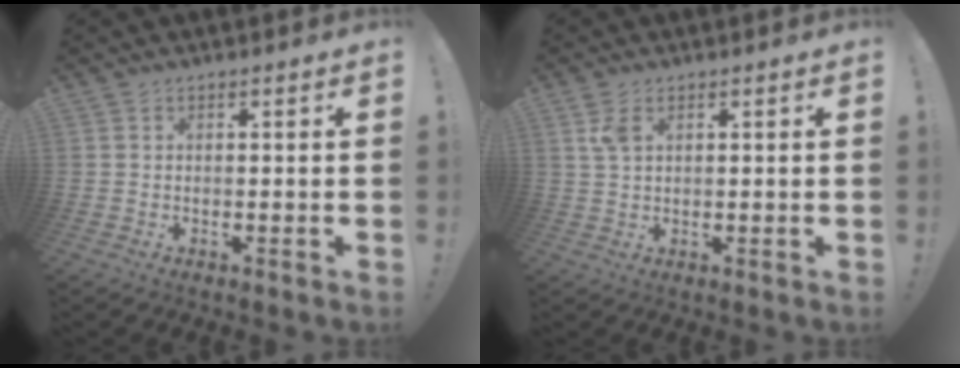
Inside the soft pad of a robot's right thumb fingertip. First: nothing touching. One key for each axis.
{"total": 3.9, "fx": 1.8, "fy": 2.0, "fz": 2.8, "tx": -0.043, "ty": -0.003, "tz": 0.031}